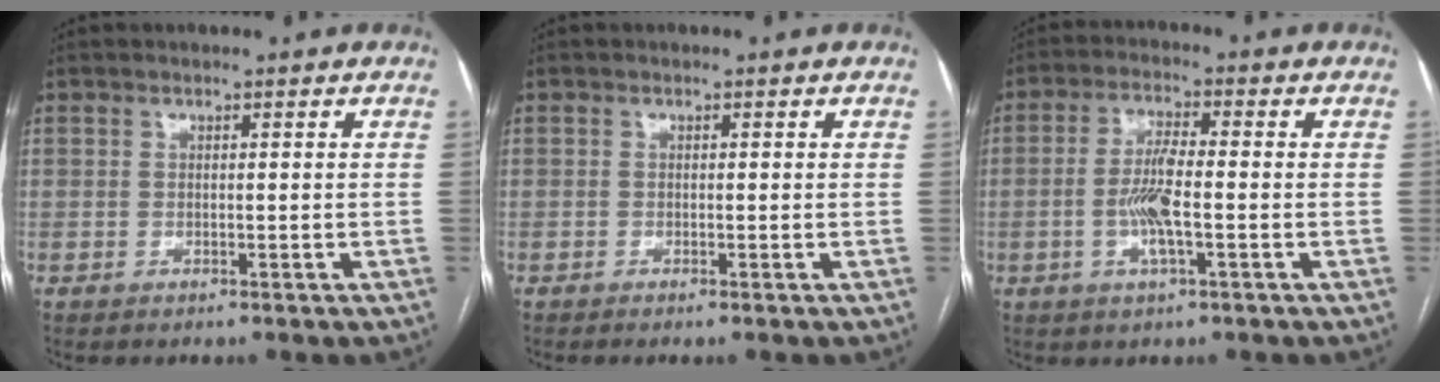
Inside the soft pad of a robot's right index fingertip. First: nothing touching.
{"total": 0.5, "force": [-0.2, -0.2, 0.4], "torque": [-0.007, 0.000, -0.006]}
{"total": 6.3, "force": [-1.3, 0.9, 6.1], "torque": [-0.127, -0.002, -0.027]}